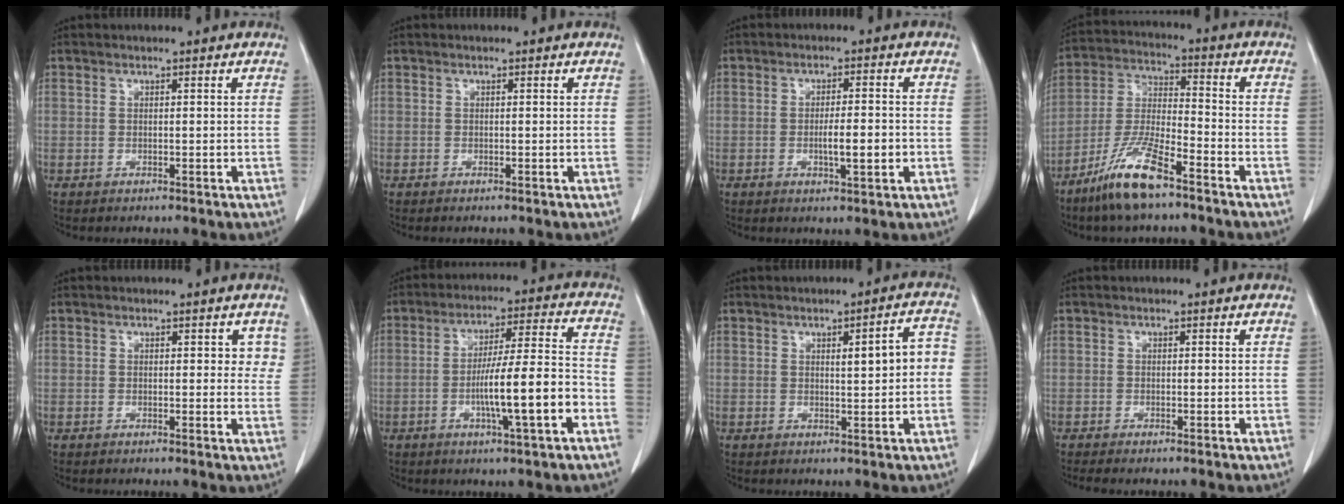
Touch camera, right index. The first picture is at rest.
{"total": 0.0}
{"total": 4.7, "force": [-1.1, 0.5, 4.5], "torque": [-0.077, -0.004, -0.015]}
{"total": 11.2, "force": [-7.6, 1.6, 8.1], "torque": [-0.174, -0.021, -0.148]}
{"total": 2.5, "force": [1.1, 1.5, 1.6], "torque": [-0.006, 0.002, 0.008]}
{"total": 10.6, "force": [-3.4, -0.1, 10.0], "torque": [-0.168, 0.003, -0.056]}
{"total": 5.2, "force": [0.3, 1.1, 5.0], "torque": [-0.067, 0.016, 0.005]}
{"total": 1.8, "force": [-1.5, 0.0, 0.9], "torque": [-0.014, -0.004, -0.023]}